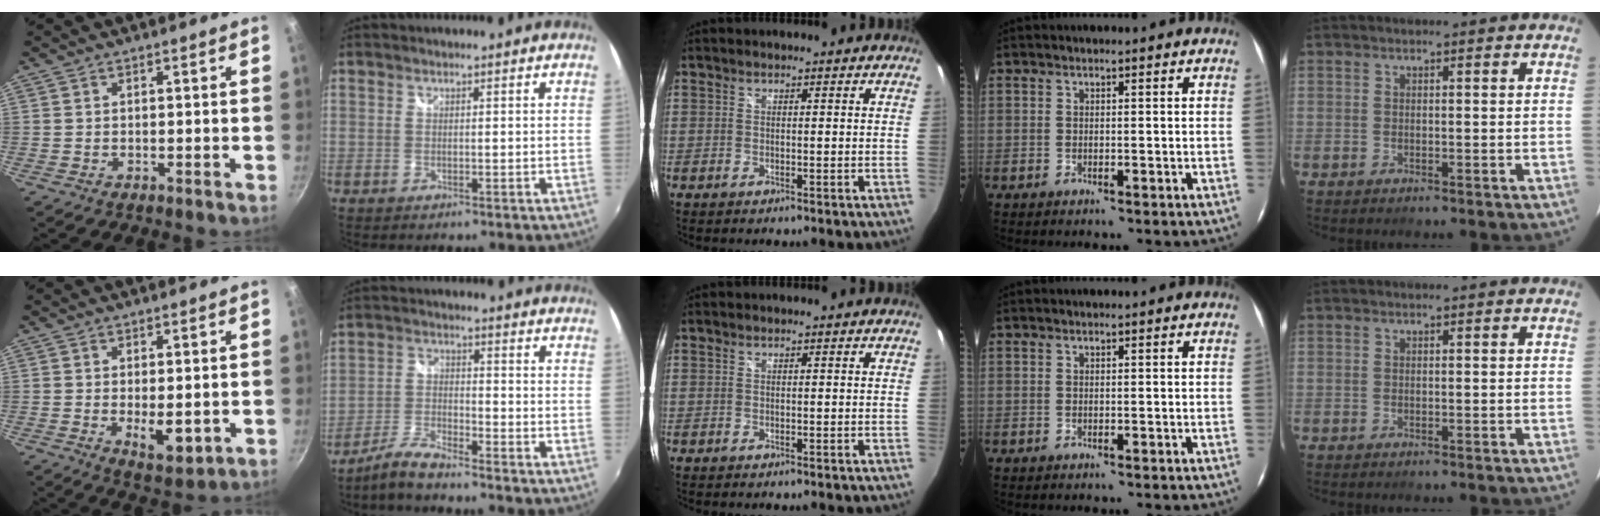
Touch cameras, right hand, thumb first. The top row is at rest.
{"thumb": {"total": 6.4, "force": [-0.7, 3.0, 5.6], "torque": [-0.076, -0.016, 0.000]}, "index": {"total": 5.5, "force": [-5.0, 0.6, 2.2], "torque": [-0.056, 0.002, -0.102]}}